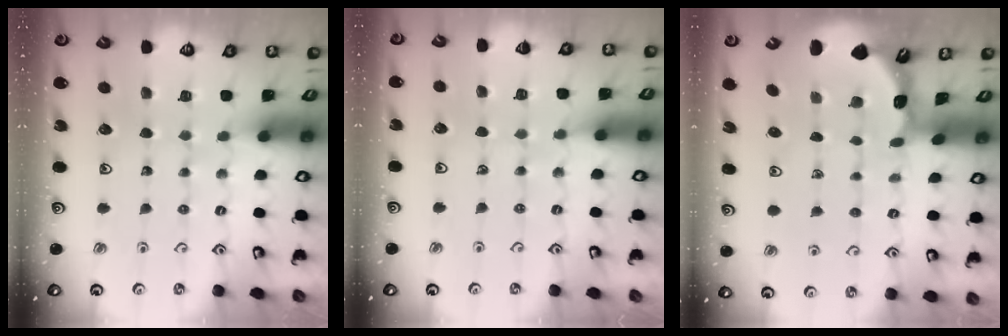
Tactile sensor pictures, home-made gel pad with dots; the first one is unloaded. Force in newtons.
{"total": 3.0, "press": 2.9, "slide": 0.5}
{"total": 1.8, "press": 1.8, "slide": 0.2}